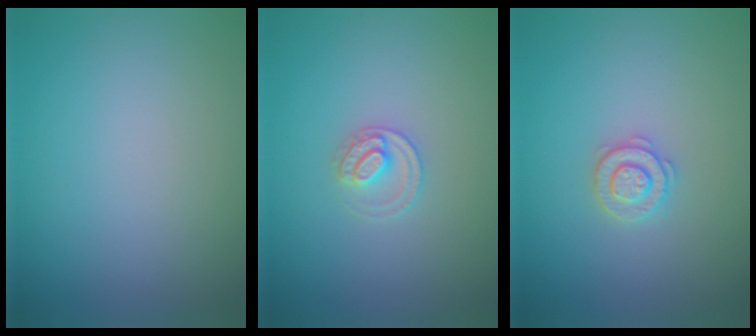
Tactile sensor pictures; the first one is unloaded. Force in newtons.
{"total": 2.1, "press": 2.1, "slide": 0.2}
{"total": 2.2, "press": 2.2, "slide": 0.3}